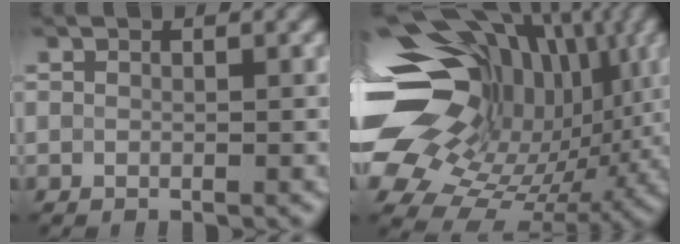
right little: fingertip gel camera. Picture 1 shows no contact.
{"total": 19.9, "force": [3.3, 14.3, 13.4], "torque": [-0.270, 0.034, 0.064]}